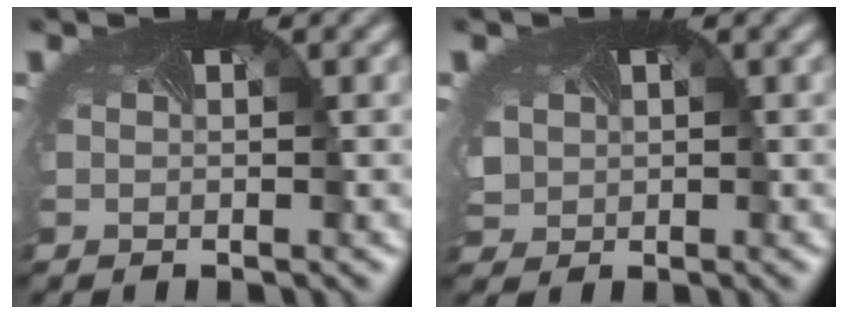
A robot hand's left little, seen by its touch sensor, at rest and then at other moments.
{"total": 2.3, "force": [0.2, 2.1, 0.8], "torque": [-0.034, 0.002, 0.006]}